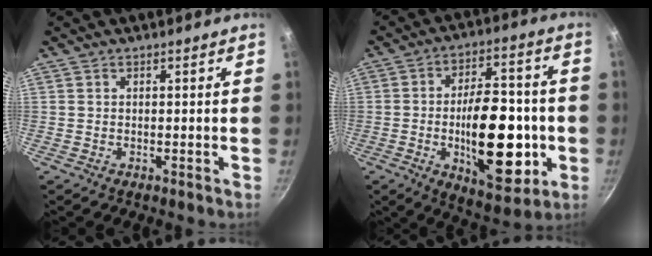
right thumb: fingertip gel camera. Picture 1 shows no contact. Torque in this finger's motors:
{"motor_torque": [1.52, 1.33, 2.43, -0.35, 0.72]}